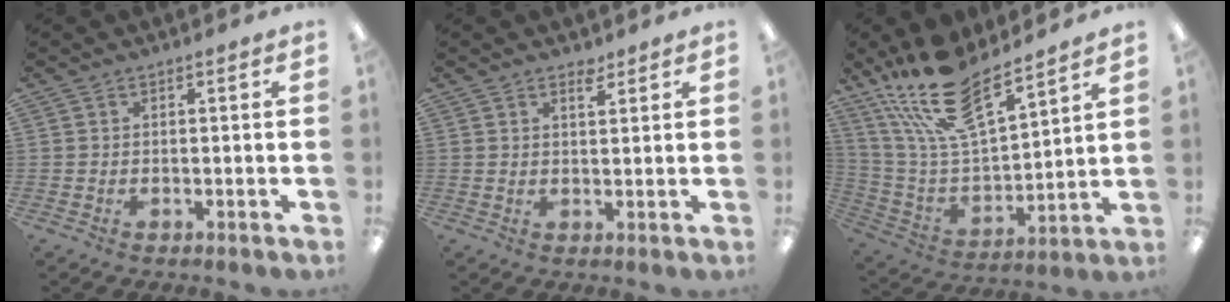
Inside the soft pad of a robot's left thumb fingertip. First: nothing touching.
{"total": 1.9, "force": [1.6, 0.8, 0.9], "torque": [-0.004, -0.008, 0.026]}
{"total": 19.6, "force": [15.1, 6.5, 10.6], "torque": [-0.215, -0.090, 0.271]}